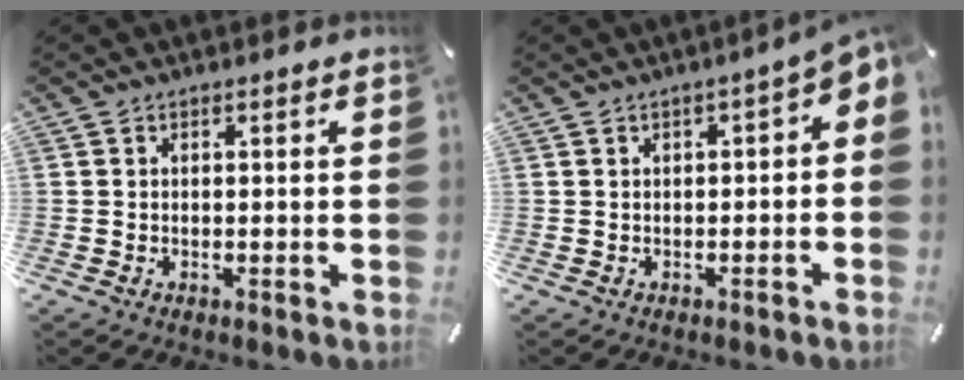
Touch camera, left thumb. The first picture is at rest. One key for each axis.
{"total": 3.8, "fx": 0.2, "fy": 1.8, "fz": 3.4, "tx": -0.046, "ty": 0.001, "tz": -0.001}